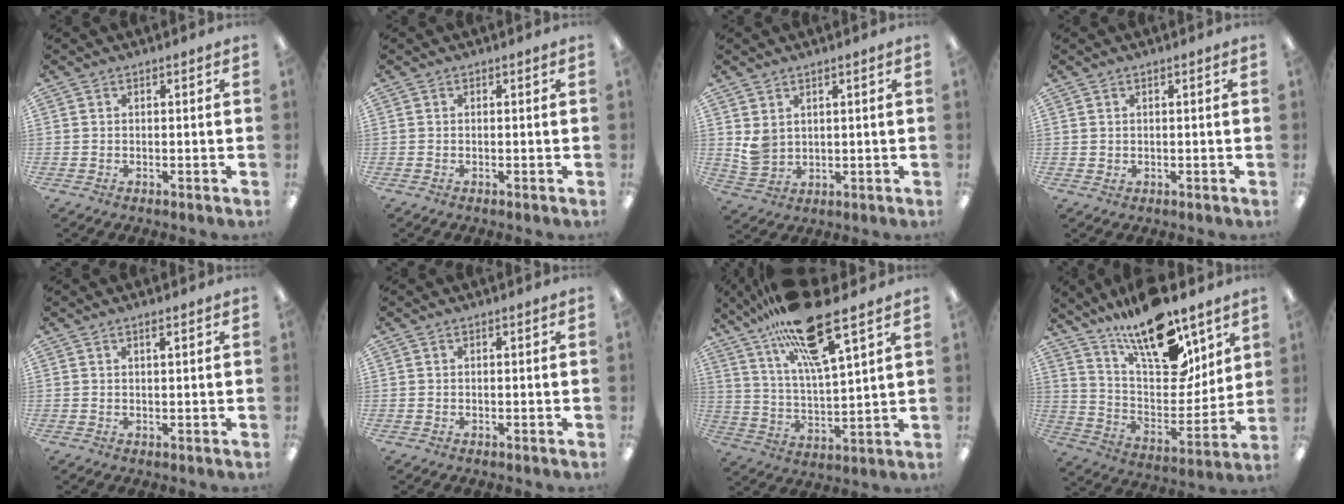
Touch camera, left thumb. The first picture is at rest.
{"total": 0.0}
{"total": 3.8, "force": [2.2, 2.6, 1.6], "torque": [-0.035, -0.005, 0.045]}
{"total": 0.8, "force": [0.6, 0.5, 0.3], "torque": [-0.007, 0.002, 0.010]}
{"total": 1.3, "force": [0.9, 0.1, 1.0], "torque": [-0.022, 0.001, 0.015]}
{"total": 0.0}
{"total": 20.1, "force": [14.3, 4.2, 13.4], "torque": [-0.239, -0.073, 0.235]}
{"total": 21.4, "force": [15.5, 8.2, 12.3], "torque": [-0.211, -0.098, 0.270]}